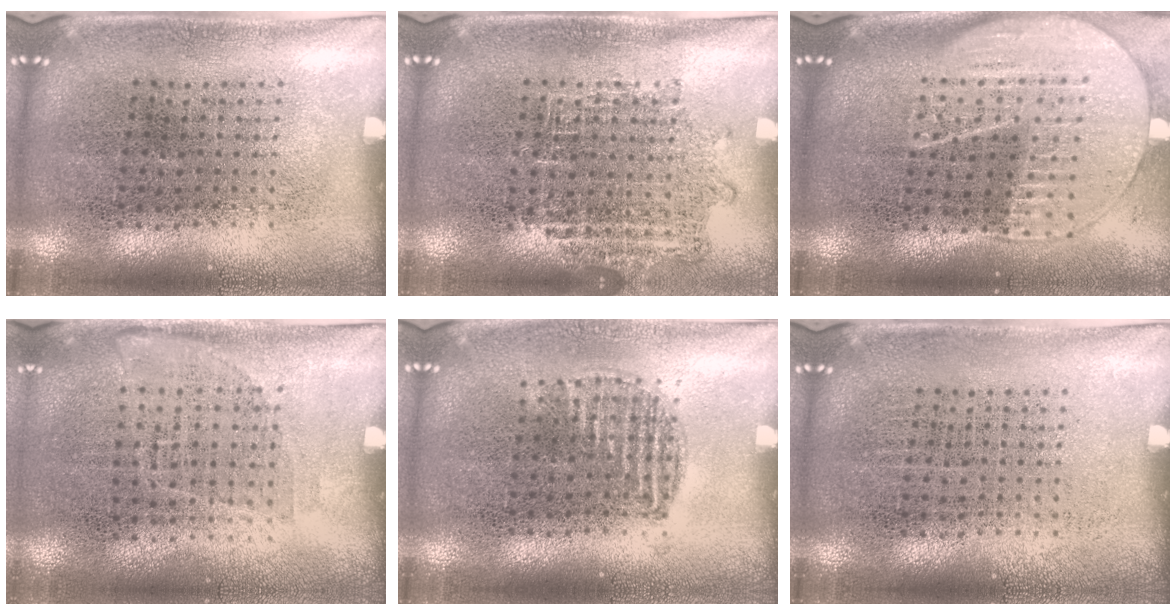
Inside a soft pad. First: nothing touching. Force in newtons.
{"total": 1.0, "press": 1.0, "slide": 0.2}
{"total": 2.0, "press": 1.8, "slide": 0.9}
{"total": 1.0, "press": 0.8, "slide": 0.6}
{"total": 0.9, "press": 0.8, "slide": 0.4}
{"total": 0.0}